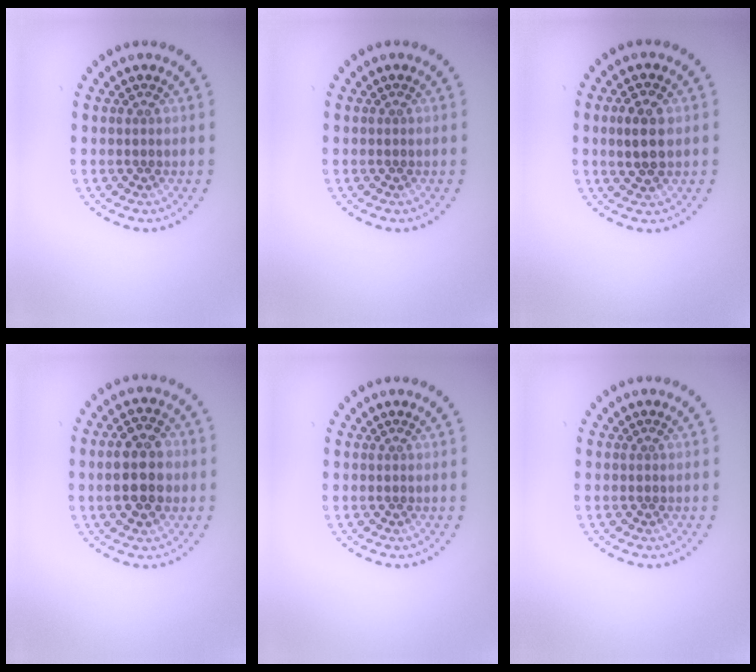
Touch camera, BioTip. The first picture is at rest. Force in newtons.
{"total": 0.0}
{"total": 2.9, "press": 2.9, "slide": 0.4}
{"total": 5.6, "press": 5.6, "slide": 0.5}
{"total": 0.0}
{"total": 0.0}